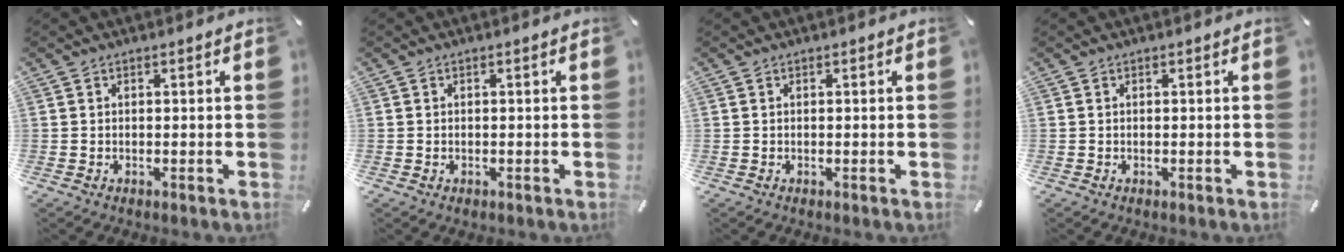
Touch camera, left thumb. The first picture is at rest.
{"total": 0.5, "force": [-0.1, 0.3, 0.4], "torque": [-0.009, 0.000, -0.003]}
{"total": 0.0}
{"total": 0.0}